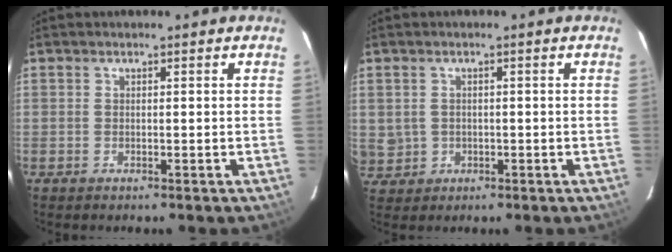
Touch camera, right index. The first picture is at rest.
{"total": 5.0, "force": [-0.2, 4.8, 1.4], "torque": [-0.038, 0.004, 0.013]}